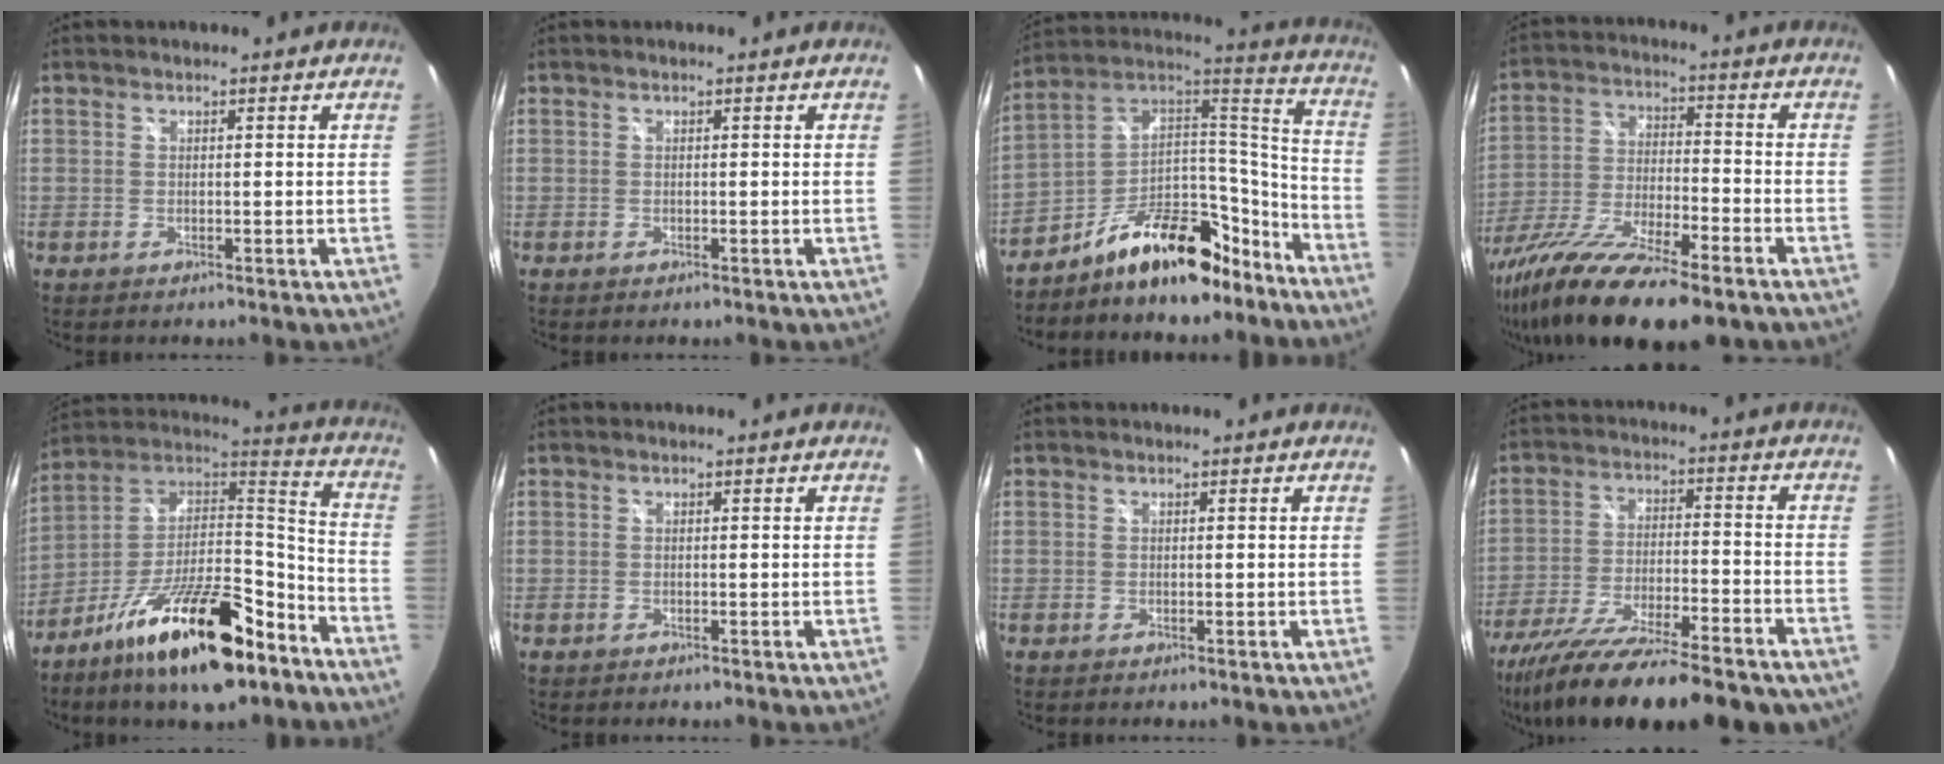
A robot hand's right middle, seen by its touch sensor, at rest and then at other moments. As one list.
[{"total": 0.0}, {"total": 18.8, "force": [-12.8, 9.0, 10.4], "torque": [-0.169, 0.059, -0.196]}, {"total": 21.7, "force": [-15.8, 4.8, 14.2], "torque": [-0.279, -0.066, -0.276]}, {"total": 23.8, "force": [-14.2, 8.6, 17.1], "torque": [-0.298, 0.003, -0.236]}, {"total": 0.0}, {"total": 0.0}, {"total": 25.1, "force": [-20.2, 5.3, 13.8], "torque": [-0.251, -0.066, -0.306]}]